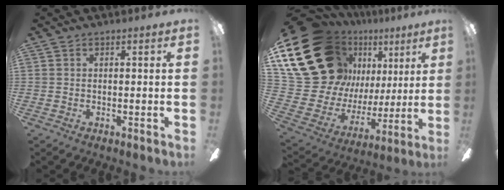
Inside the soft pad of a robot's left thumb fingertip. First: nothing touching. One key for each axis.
{"total": 28.0, "fx": 13.0, "fy": 19.8, "fz": 15.0, "tx": -0.298, "ty": -0.088, "tz": 0.283}